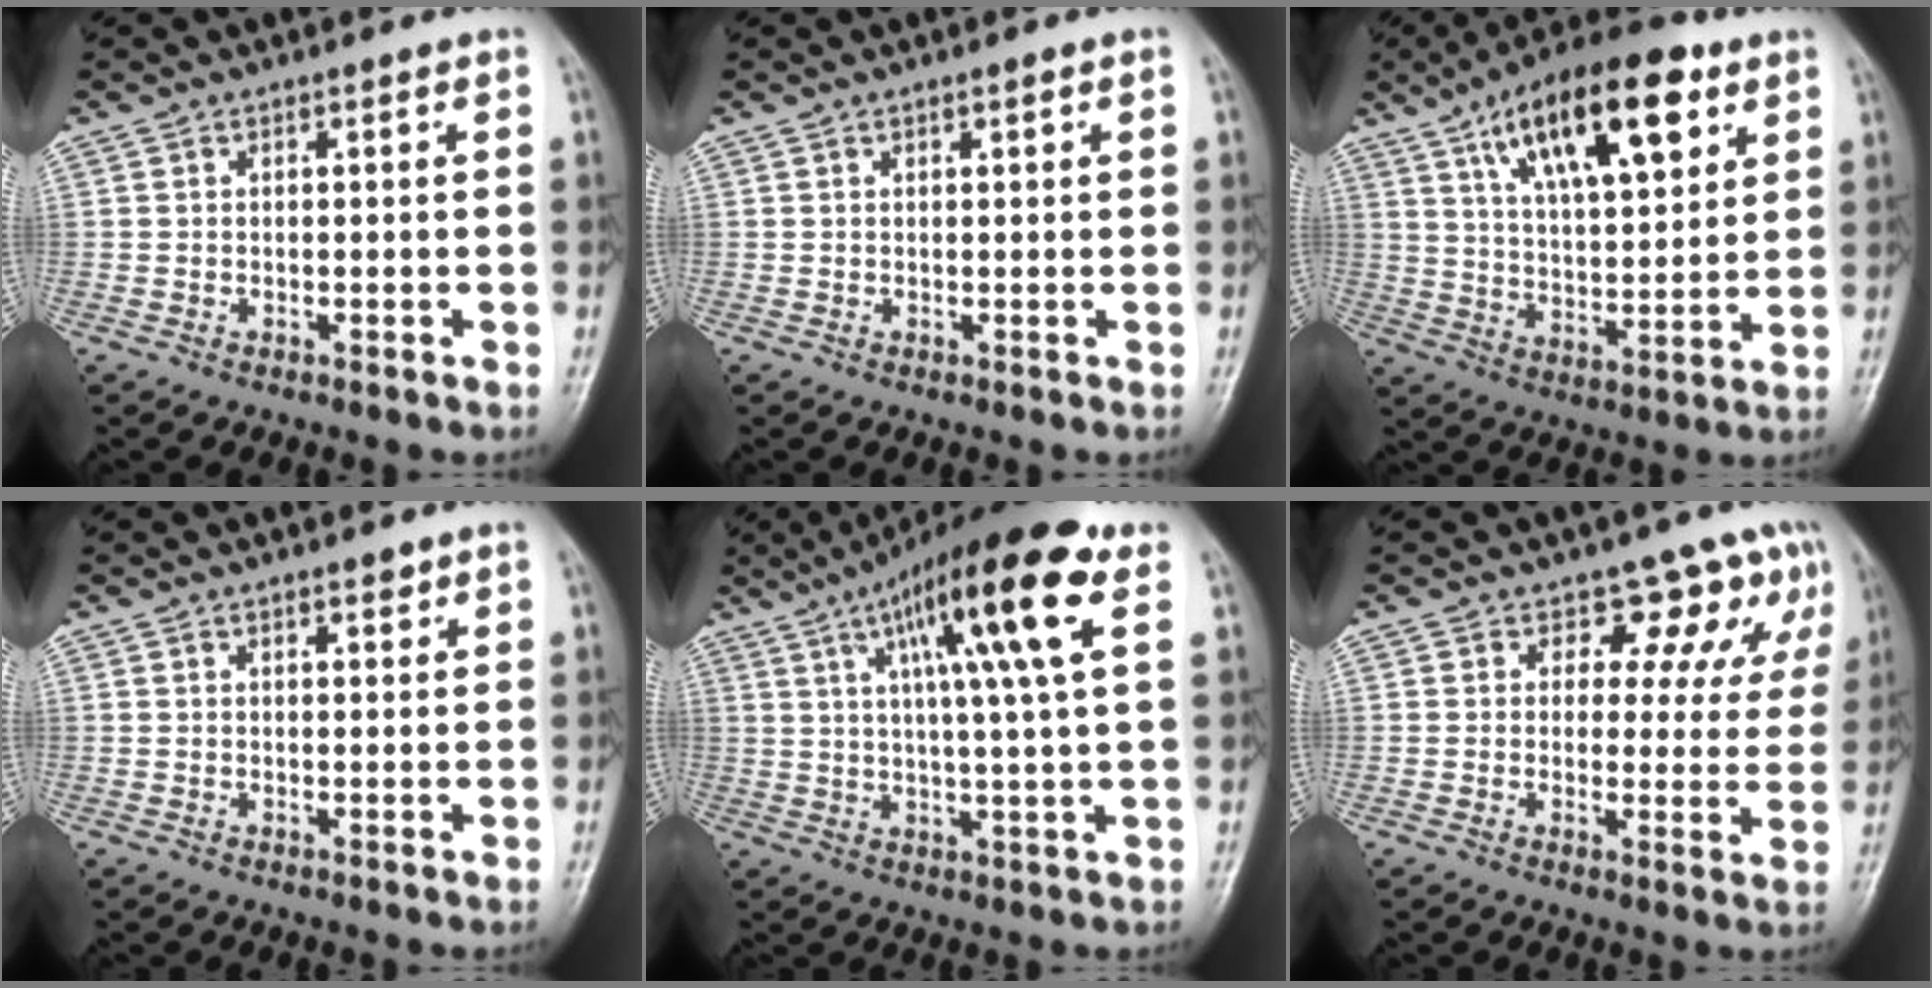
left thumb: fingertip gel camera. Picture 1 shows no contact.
{"total": 0.8, "force": [0.4, 0.2, 0.7], "torque": [-0.012, 0.000, 0.007]}
{"total": 19.8, "force": [9.5, 7.8, 15.5], "torque": [-0.220, -0.026, 0.158]}
{"total": 1.6, "force": [1.1, 0.7, 1.0], "torque": [-0.007, -0.004, 0.014]}
{"total": 17.4, "force": [7.0, 2.4, 15.8], "torque": [-0.252, 0.000, 0.107]}
{"total": 8.7, "force": [5.5, 5.7, 3.6], "torque": [0.003, -0.025, 0.052]}